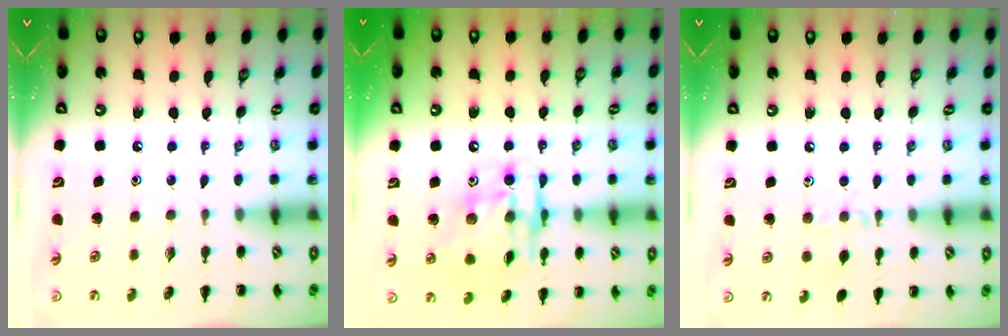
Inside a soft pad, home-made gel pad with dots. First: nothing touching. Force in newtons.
{"total": 14.6, "press": 14.2, "slide": 3.5}
{"total": 5.0, "press": 4.8, "slide": 1.3}